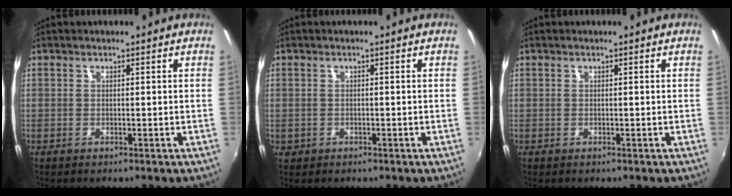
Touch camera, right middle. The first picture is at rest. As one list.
[{"total": 1.1, "force": [-0.4, 1.0, 0.4], "torque": [-0.009, -0.003, -0.005]}, {"total": 0.0}]